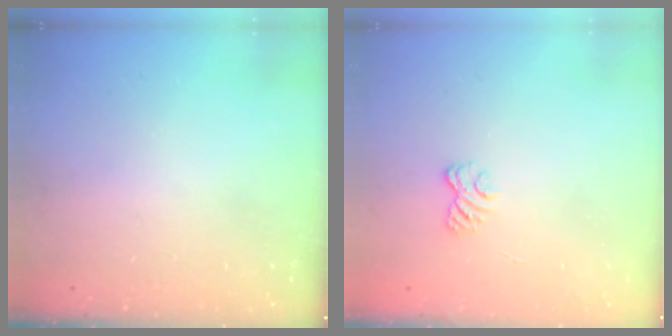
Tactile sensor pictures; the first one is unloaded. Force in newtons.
{"total": 2.5, "press": 2.2, "slide": 1.2}